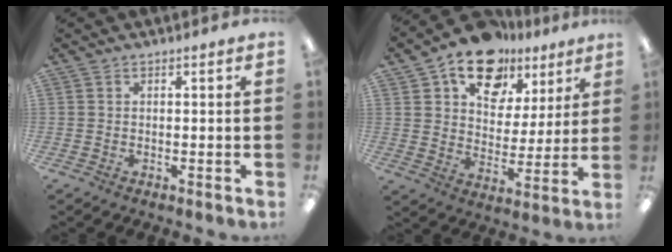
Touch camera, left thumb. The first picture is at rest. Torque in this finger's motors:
{"motor_torque": [0.48, 0.74, 1.86, -0.92, 0.13]}